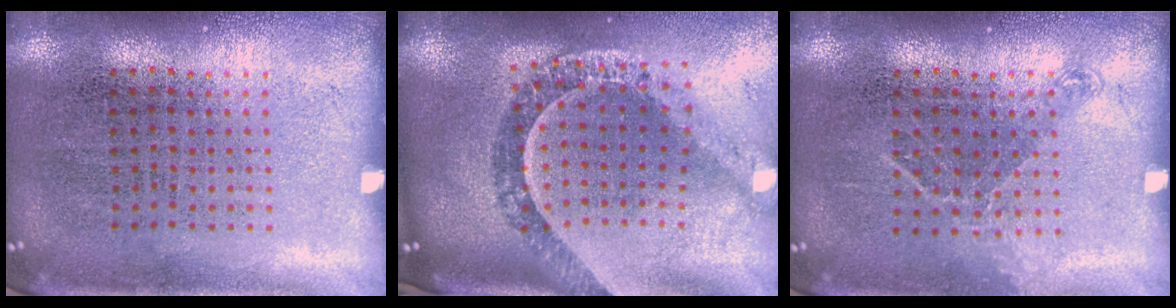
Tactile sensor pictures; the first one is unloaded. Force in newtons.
{"total": 1.8, "press": 1.6, "slide": 0.8}
{"total": 1.1, "press": 0.8, "slide": 0.6}